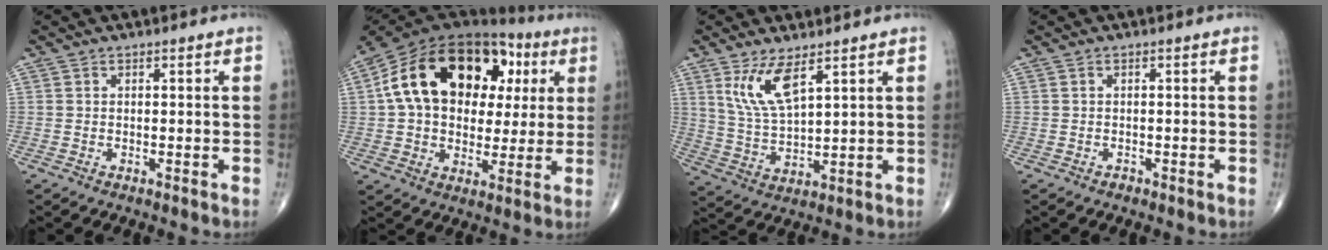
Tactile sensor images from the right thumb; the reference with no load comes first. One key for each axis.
{"total": 23.9, "fx": 5.5, "fy": 15.7, "fz": 17.3, "tx": -0.267, "ty": 0.030, "tz": 0.084}
{"total": 8.5, "fx": 4.6, "fy": 2.8, "fz": 6.6, "tx": -0.130, "ty": -0.029, "tz": 0.102}
{"total": 0.5, "fx": -0.4, "fy": 0.4, "fz": 0.1, "tx": 0.002, "ty": 0.001, "tz": -0.009}